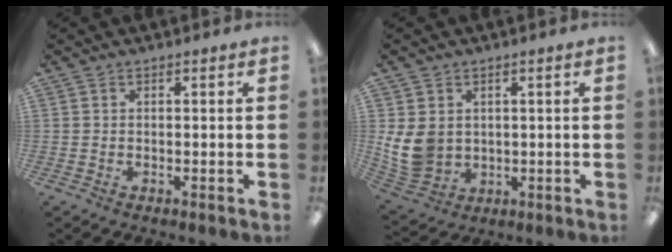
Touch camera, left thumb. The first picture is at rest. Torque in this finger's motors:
{"motor_torque": [0.00, 0.35, 0.42, -0.42, 0.04]}